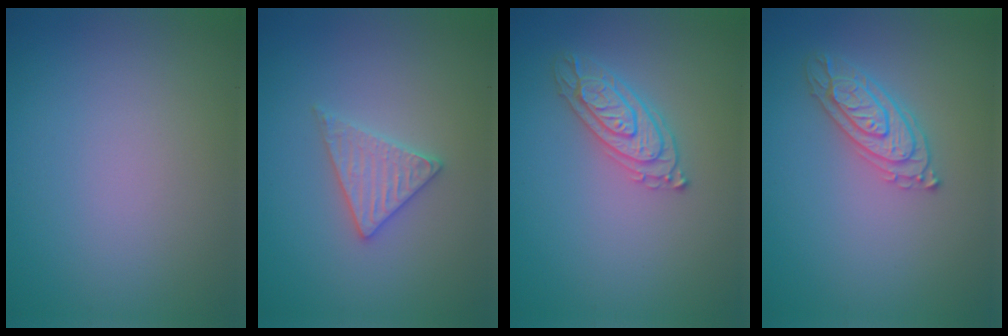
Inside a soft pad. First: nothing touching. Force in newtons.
{"total": 2.6, "press": 2.6, "slide": 0.3}
{"total": 3.0, "press": 2.9, "slide": 0.7}
{"total": 3.0, "press": 2.9, "slide": 0.7}